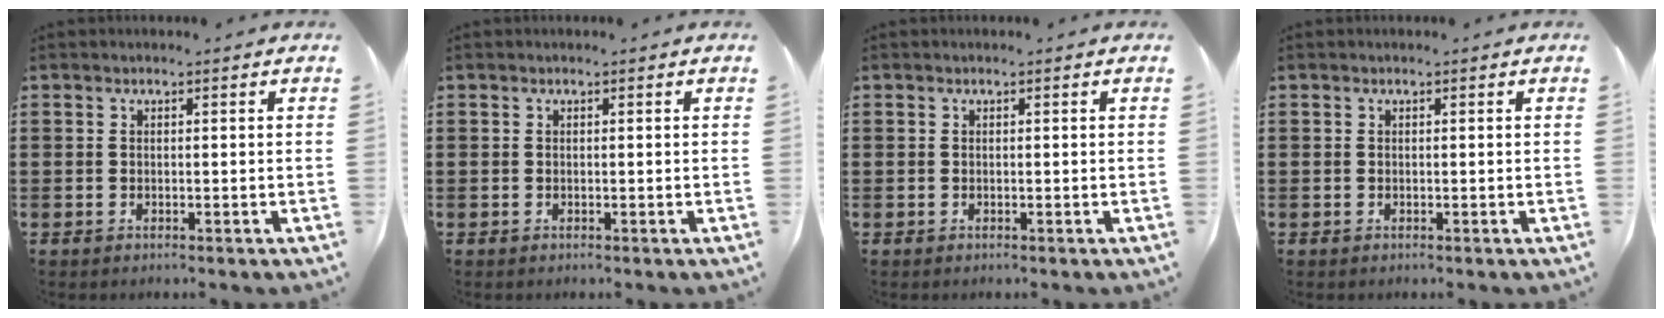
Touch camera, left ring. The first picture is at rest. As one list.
[{"total": 0.0}, {"total": 0.0}, {"total": 0.0}]